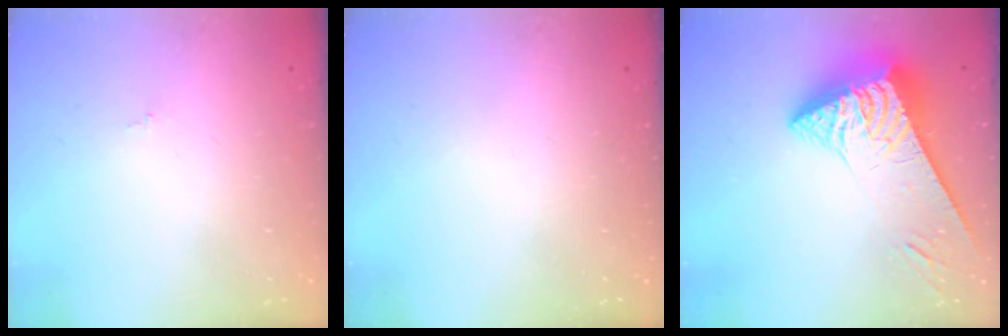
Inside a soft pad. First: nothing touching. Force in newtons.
{"total": 0.0}
{"total": 8.3, "press": 8.2, "slide": 1.1}